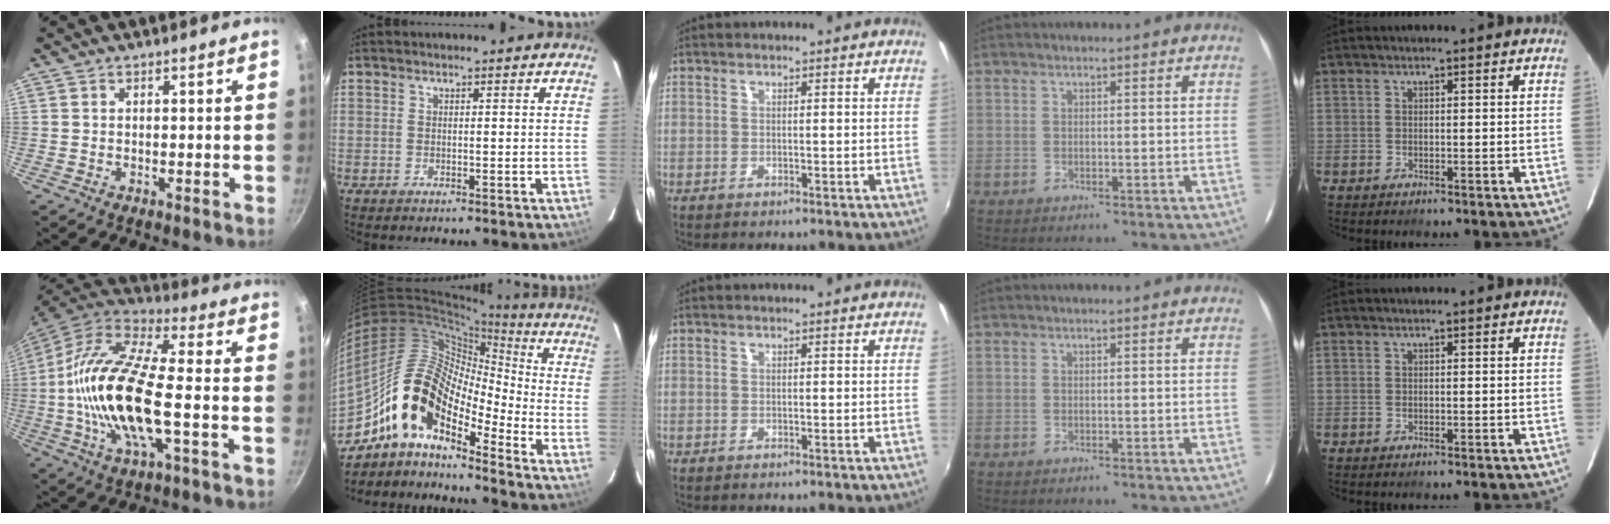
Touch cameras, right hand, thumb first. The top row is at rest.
{"thumb": {"total": 21.2, "force": [-2.9, 8.0, 19.4], "torque": [-0.386, 0.026, -0.073]}, "index": {"total": 16.1, "force": [-10.7, 6.9, 9.8], "torque": [-0.170, 0.006, -0.221]}}